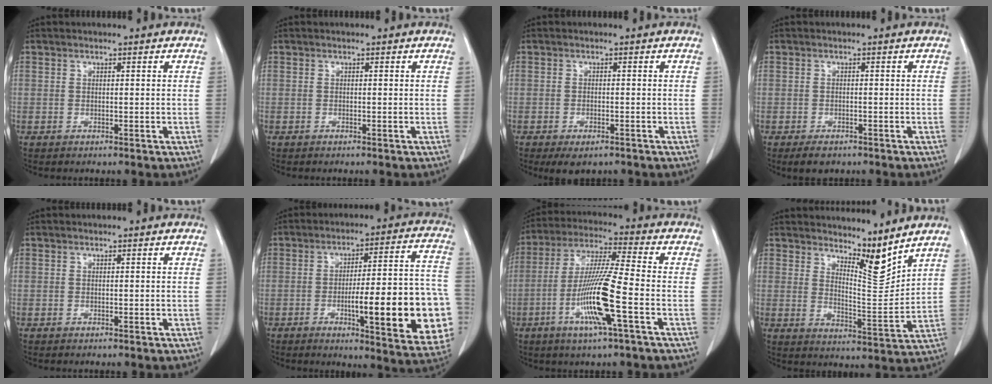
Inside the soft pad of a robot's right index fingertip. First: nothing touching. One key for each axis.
{"total": 0.0}
{"total": 3.7, "fx": -2.5, "fy": 1.6, "fz": 2.1, "tx": -0.031, "ty": -0.006, "tz": -0.030}
{"total": 2.8, "fx": -1.9, "fy": 1.6, "fz": 1.3, "tx": -0.021, "ty": -0.002, "tz": -0.022}
{"total": 0.0}
{"total": 21.9, "fx": -5.6, "fy": 3.4, "fz": 20.9, "tx": -0.193, "ty": 0.020, "tz": -0.061}
{"total": 12.6, "fx": -4.1, "fy": -0.2, "fz": 11.9, "tx": -0.236, "ty": -0.010, "tz": -0.081}
{"total": 7.2, "fx": 6.4, "fy": 0.6, "fz": 3.4, "tx": -0.055, "ty": -0.023, "tz": 0.111}